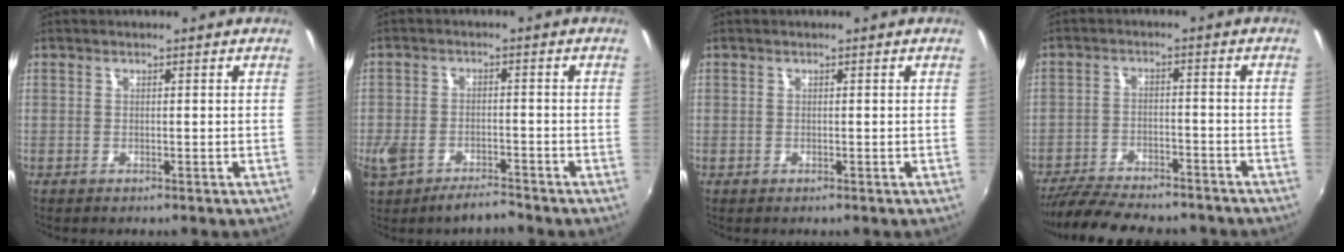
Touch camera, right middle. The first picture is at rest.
{"total": 6.6, "force": [-5.0, 2.8, 3.4], "torque": [-0.094, -0.011, -0.093]}
{"total": 0.0}
{"total": 15.6, "force": [-13.4, 4.1, 6.9], "torque": [-0.146, -0.022, -0.202]}